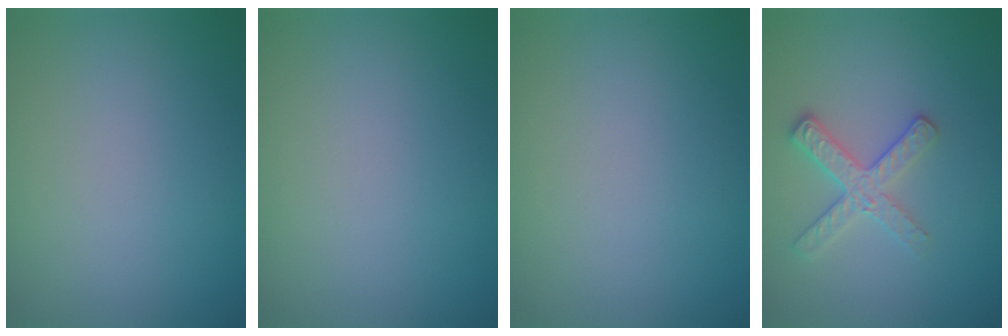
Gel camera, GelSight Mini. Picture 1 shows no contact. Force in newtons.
{"total": 0.0}
{"total": 0.0}
{"total": 2.8, "press": 2.6, "slide": 1.0}